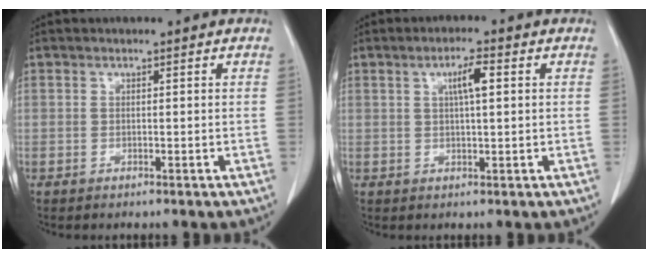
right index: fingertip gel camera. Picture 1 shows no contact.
{"total": 3.9, "force": [1.1, 0.5, 3.7], "torque": [-0.064, 0.005, 0.019]}